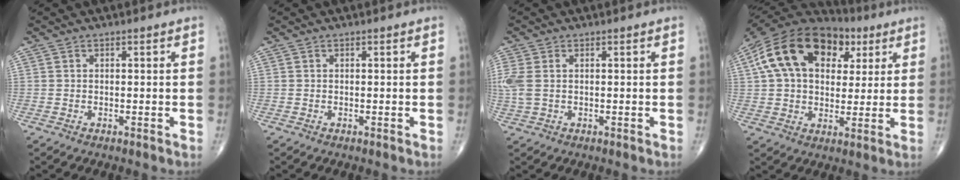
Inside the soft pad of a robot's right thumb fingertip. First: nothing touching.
{"total": 0.0}
{"total": 4.9, "force": [0.6, 3.0, 3.9], "torque": [-0.129, 0.015, 0.016]}
{"total": 22.4, "force": [7.7, 14.4, 15.3], "torque": [-0.260, 0.024, 0.122]}